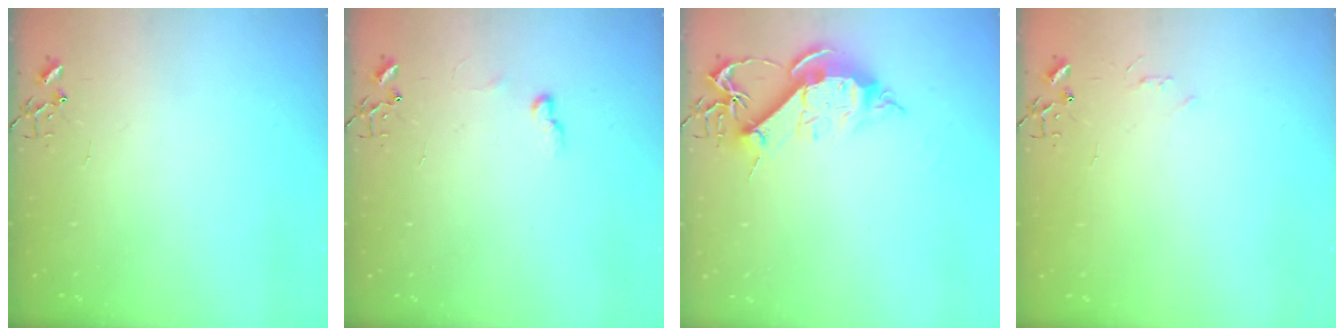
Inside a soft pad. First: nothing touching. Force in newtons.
{"total": 5.9, "press": 5.9, "slide": 0.8}
{"total": 11.4, "press": 11.3, "slide": 1.1}
{"total": 3.5, "press": 3.4, "slide": 0.4}